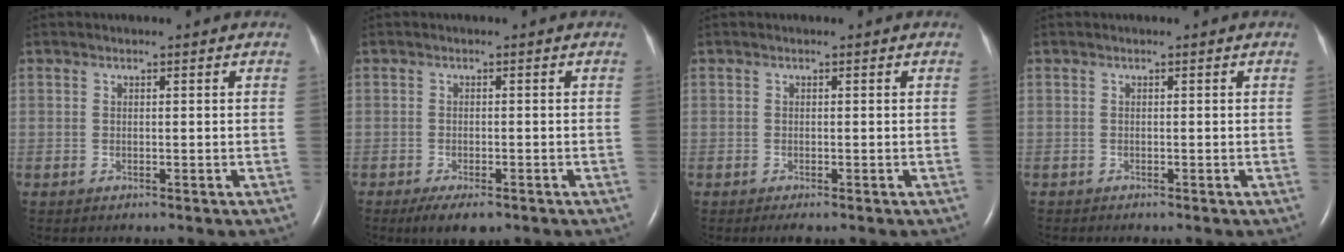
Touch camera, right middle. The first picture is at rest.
{"total": 3.8, "force": [-2.5, 1.2, 2.5], "torque": [-0.044, -0.005, -0.034]}
{"total": 0.9, "force": [-0.7, 0.0, 0.6], "torque": [-0.013, -0.004, -0.011]}
{"total": 0.0}